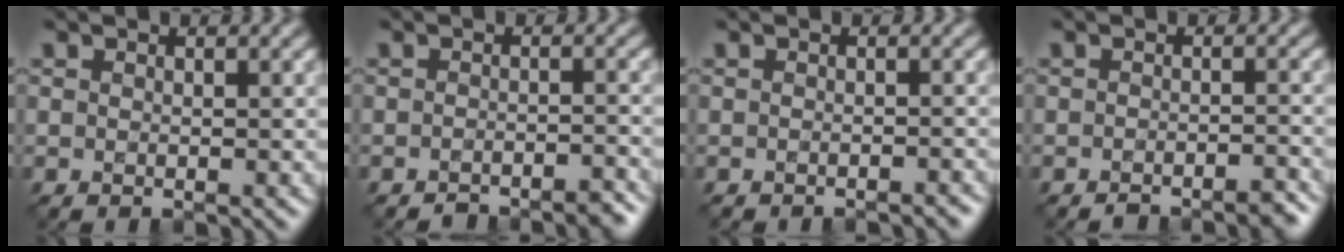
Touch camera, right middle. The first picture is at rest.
{"total": 2.6, "force": [-2.5, 0.4, 0.6], "torque": [-0.004, 0.005, -0.034]}
{"total": 1.9, "force": [-1.8, 0.2, 0.3], "torque": [0.007, 0.002, -0.019]}
{"total": 2.6, "force": [-2.3, 0.5, 1.0], "torque": [-0.007, 0.004, -0.034]}